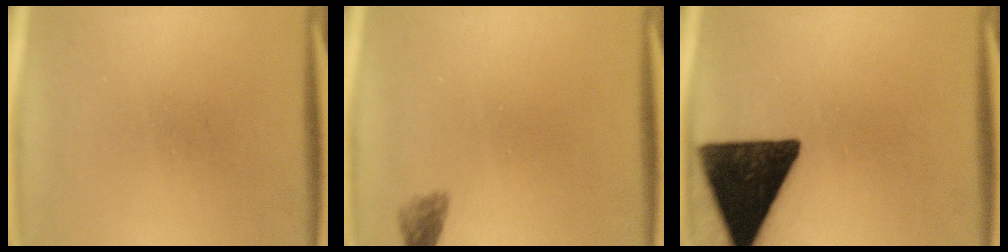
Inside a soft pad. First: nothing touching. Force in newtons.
{"total": 1.7}
{"total": 16.8}